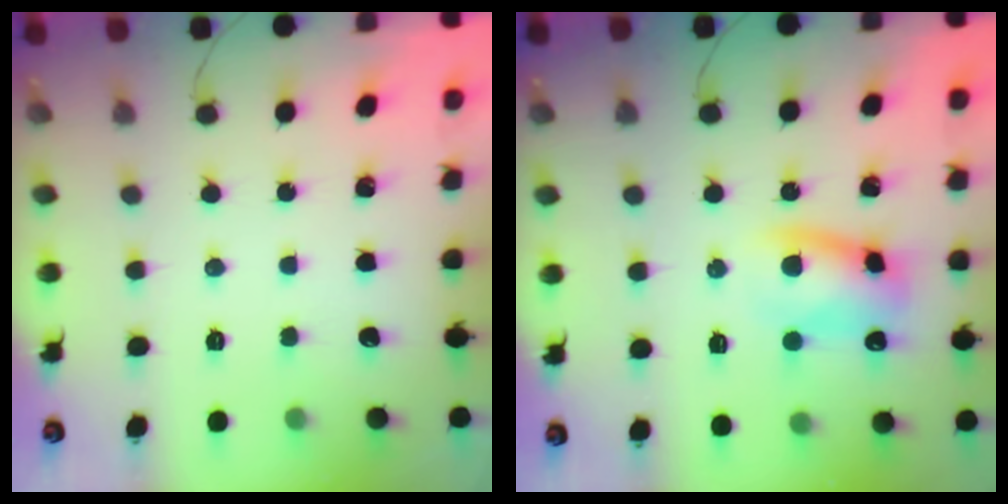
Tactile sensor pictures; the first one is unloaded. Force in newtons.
{"total": 10.3, "press": 10.1, "slide": 1.7}